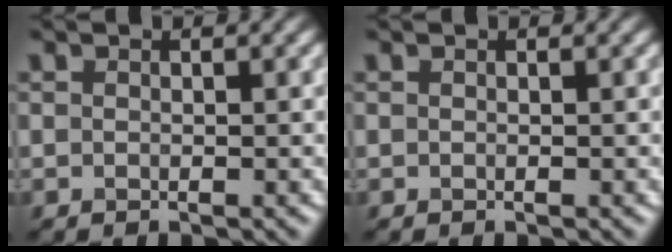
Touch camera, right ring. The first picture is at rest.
{"total": 0.0}